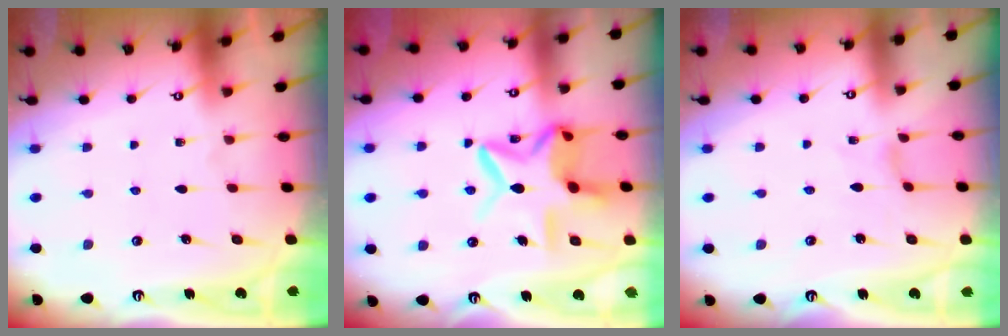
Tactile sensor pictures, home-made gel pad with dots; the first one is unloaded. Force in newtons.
{"total": 13.5, "press": 13.5, "slide": 1.4}
{"total": 1.1, "press": 1.0, "slide": 0.2}